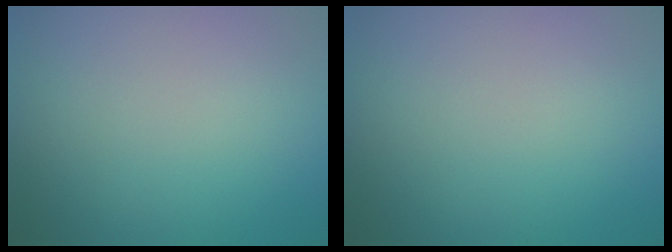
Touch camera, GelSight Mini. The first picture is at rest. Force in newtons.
{"total": 0.0}